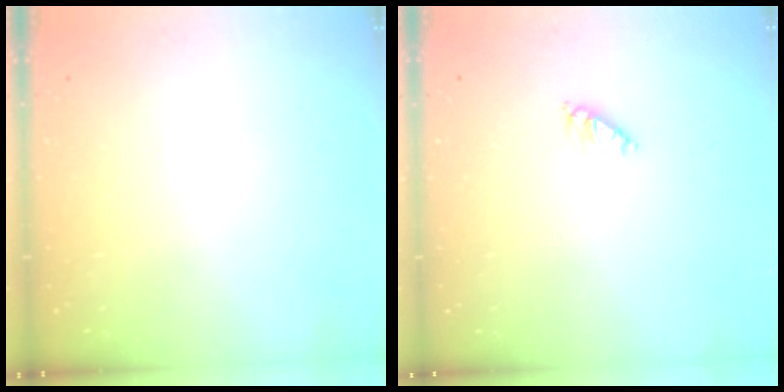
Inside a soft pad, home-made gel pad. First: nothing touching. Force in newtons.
{"total": 2.7, "press": 2.7, "slide": 0.4}